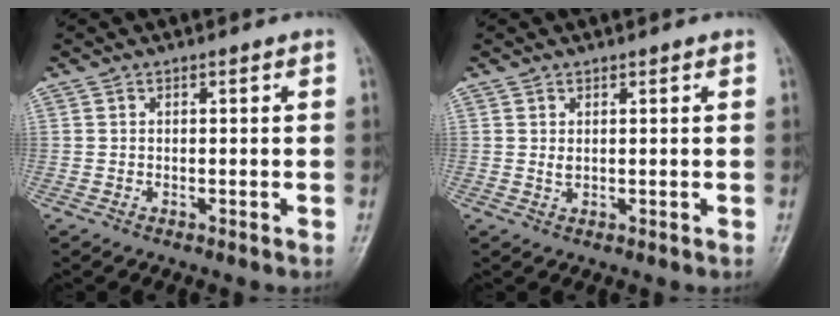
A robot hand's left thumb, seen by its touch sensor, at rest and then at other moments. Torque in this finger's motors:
{"motor_torque": [0.29, 0.03, 0.55, 0.09, 0.00]}